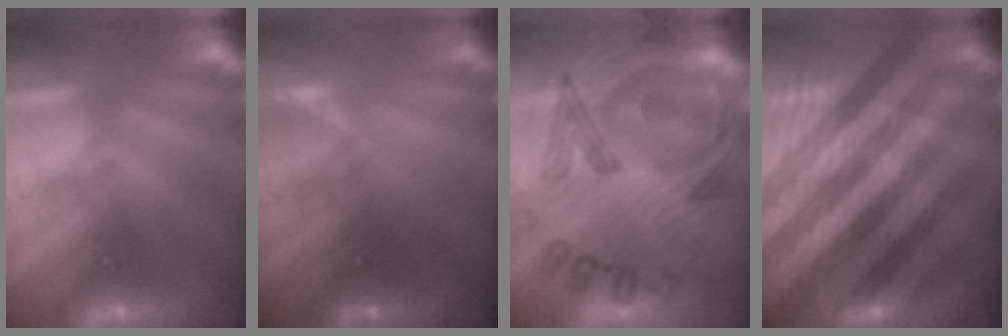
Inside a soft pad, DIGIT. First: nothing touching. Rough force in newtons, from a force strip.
{"total": 1.3}
{"total": 7.6}
{"total": 4.7}